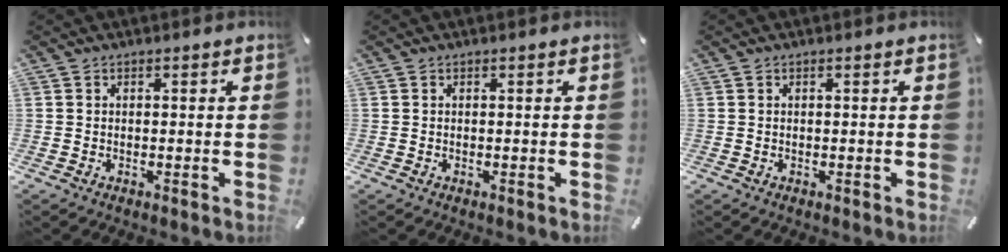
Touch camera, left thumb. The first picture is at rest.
{"total": 0.0}
{"total": 0.0}